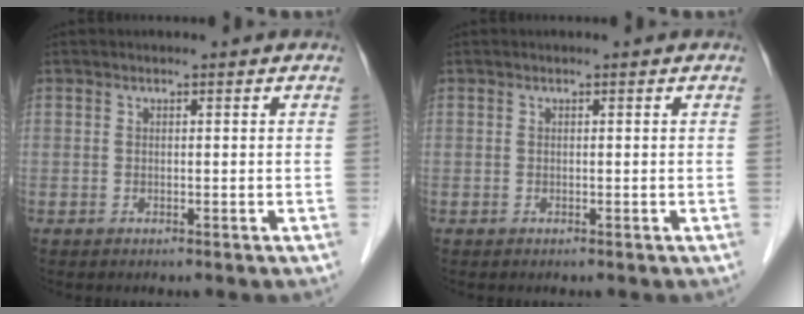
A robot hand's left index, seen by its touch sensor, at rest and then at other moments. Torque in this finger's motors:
{"motor_torque": [-0.01, -0.01, 0.00, 0.00]}